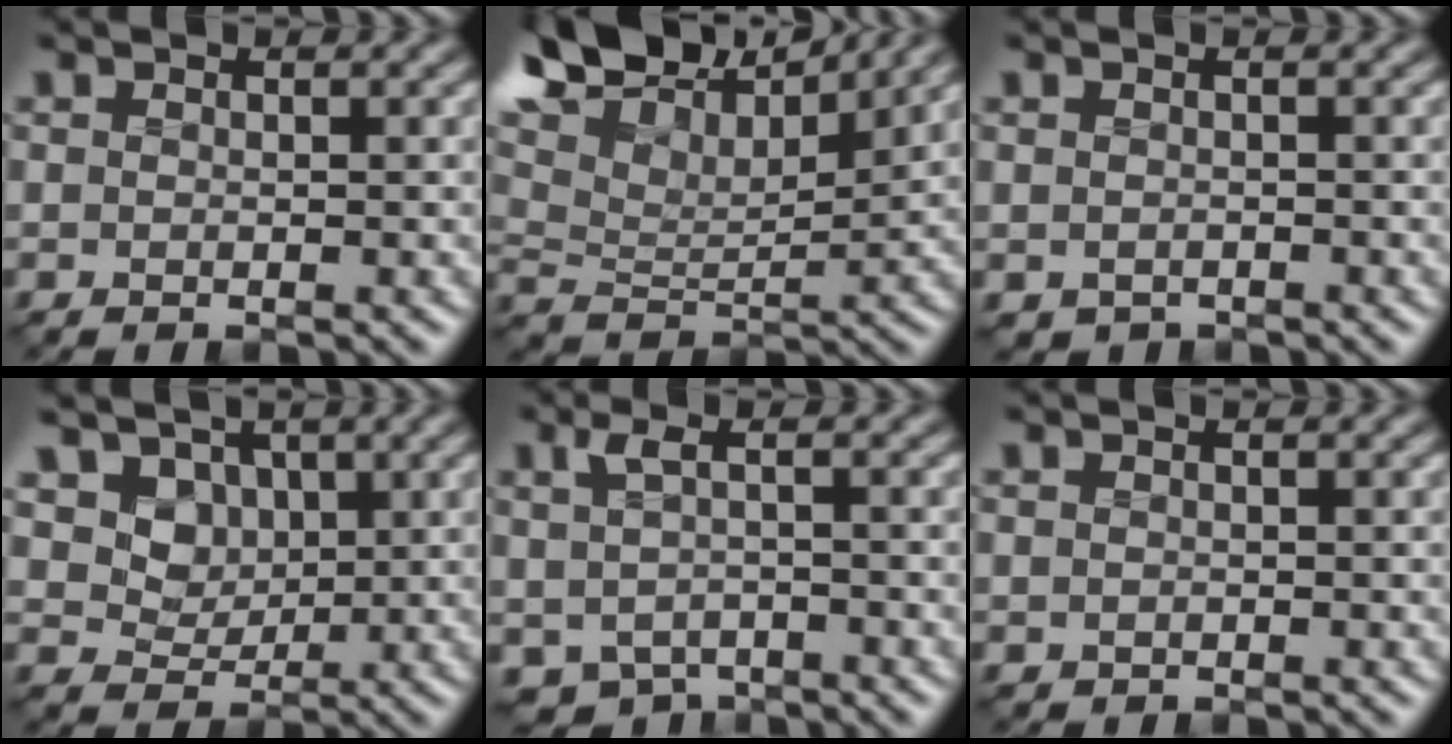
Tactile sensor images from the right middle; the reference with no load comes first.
{"total": 12.0, "force": [9.4, 4.2, 6.2], "torque": [-0.146, 0.038, 0.137]}
{"total": 0.8, "force": [-0.6, 0.5, 0.1], "torque": [-0.002, -0.009, -0.010]}
{"total": 6.0, "force": [2.7, 4.7, 2.6], "torque": [-0.072, -0.013, 0.049]}
{"total": 3.1, "force": [-1.0, 2.0, 2.2], "torque": [-0.052, -0.014, -0.018]}
{"total": 0.0}